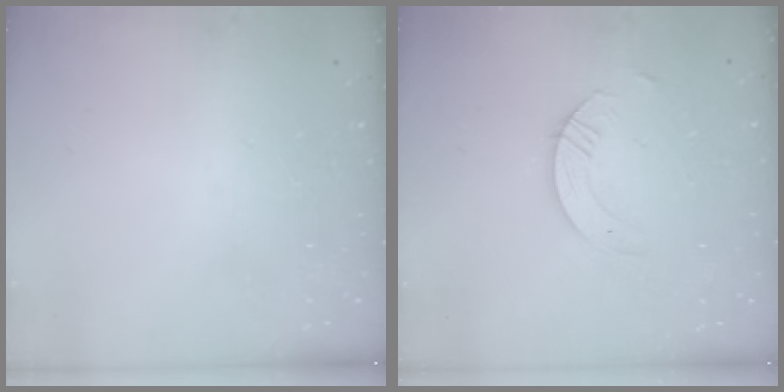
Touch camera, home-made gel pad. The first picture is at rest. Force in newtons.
{"total": 3.5, "press": 3.5, "slide": 0.4}